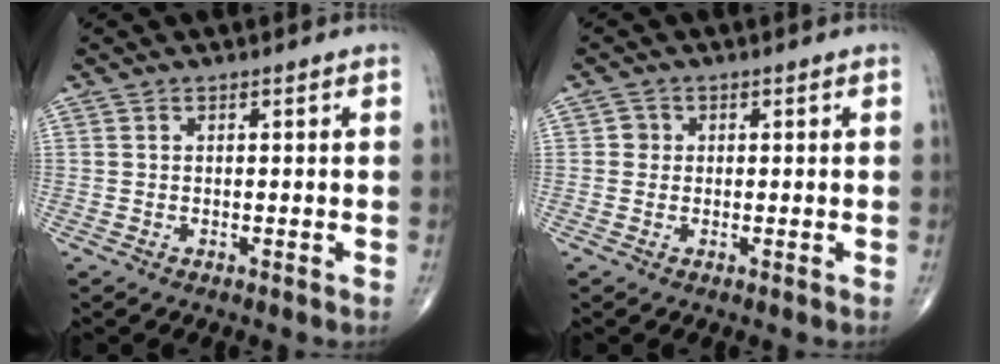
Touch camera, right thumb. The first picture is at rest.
{"total": 1.6, "force": [0.1, 1.6, 0.4], "torque": [0.003, 0.004, -0.002]}